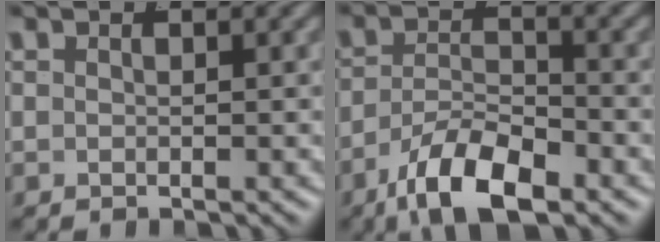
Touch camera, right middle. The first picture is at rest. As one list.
[{"total": 6.5, "force": [-4.1, 2.5, 4.5], "torque": [-0.062, -0.015, -0.063]}]